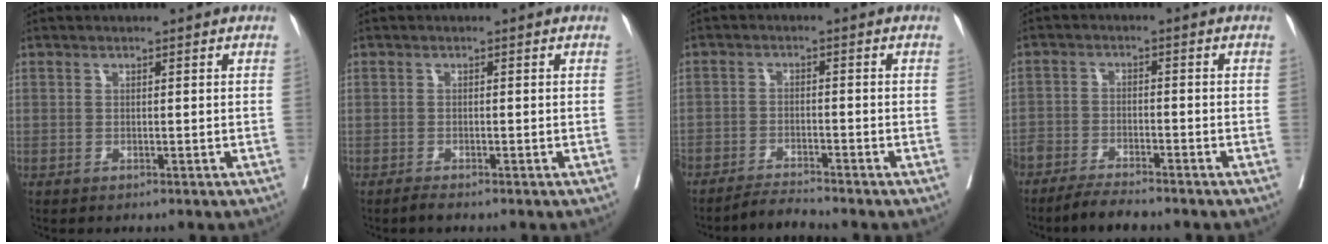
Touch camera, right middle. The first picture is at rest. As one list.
[{"total": 0.8, "force": [-0.8, 0.0, 0.3], "torque": [-0.008, -0.003, -0.014]}, {"total": 3.5, "force": [-3.3, -1.0, 0.4], "torque": [-0.006, -0.017, -0.061]}, {"total": 6.7, "force": [-6.0, 0.8, 2.9], "torque": [-0.043, -0.013, -0.103]}]